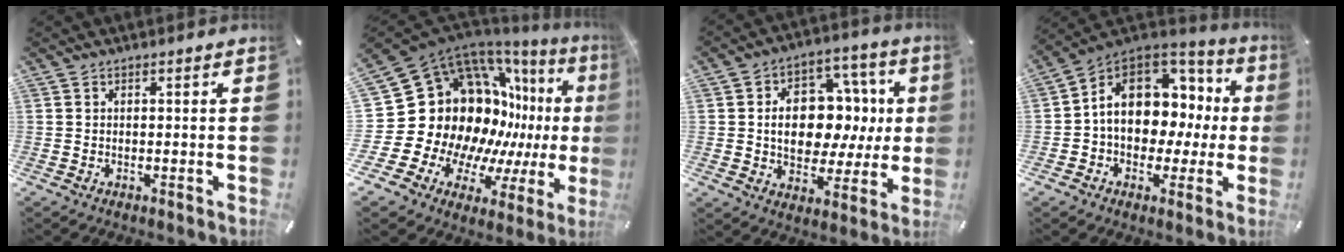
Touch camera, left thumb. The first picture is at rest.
{"total": 23.1, "force": [3.0, 18.8, 13.1], "torque": [-0.183, -0.112, 0.121]}
{"total": 15.2, "force": [1.0, 11.6, 9.8], "torque": [-0.147, -0.002, 0.029]}
{"total": 12.9, "force": [2.1, 10.3, 7.4], "torque": [-0.115, -0.014, 0.044]}